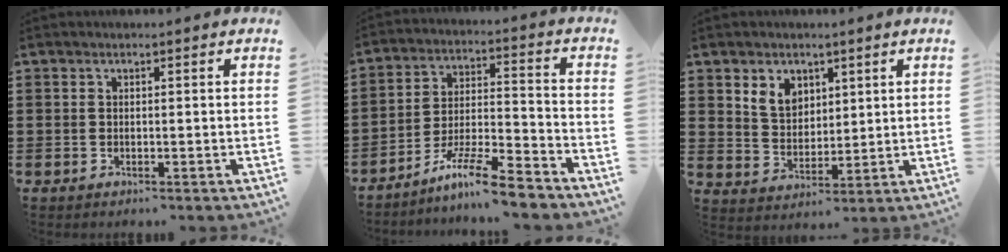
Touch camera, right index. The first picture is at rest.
{"total": 9.9, "force": [-8.4, 0.5, 5.2], "torque": [-0.094, 0.014, -0.162]}
{"total": 5.1, "force": [3.0, 3.7, 1.7], "torque": [-0.051, 0.013, 0.058]}